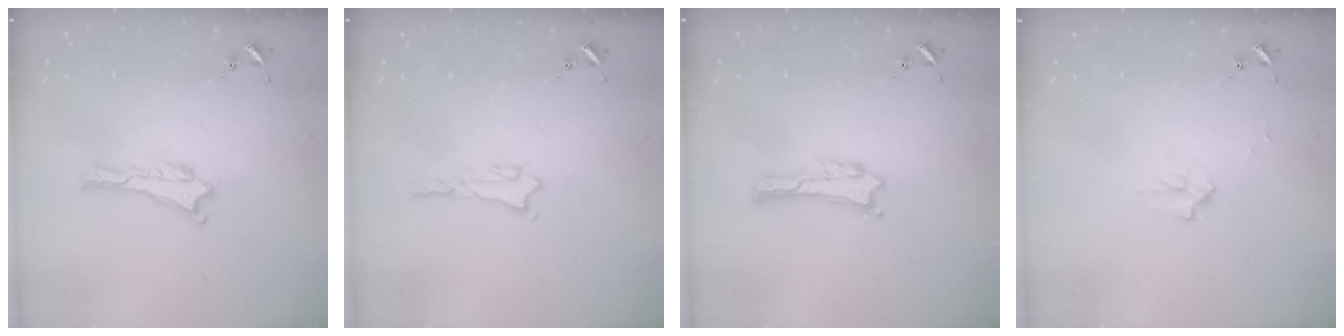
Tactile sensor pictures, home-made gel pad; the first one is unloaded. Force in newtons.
{"total": 0.9, "press": 0.9, "slide": 0.2}
{"total": 0.0}
{"total": 2.2, "press": 2.2, "slide": 0.3}